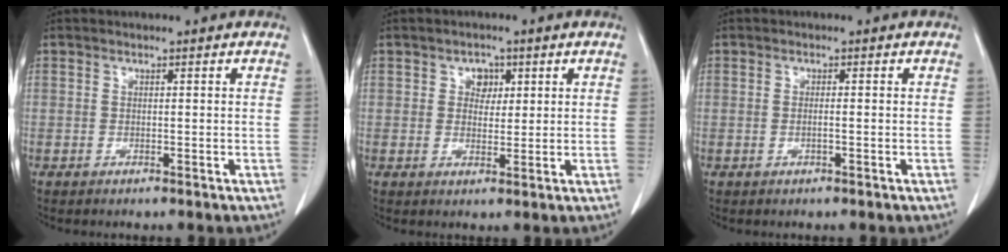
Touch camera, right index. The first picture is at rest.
{"total": 3.7, "force": [1.3, 2.8, 2.1], "torque": [-0.035, 0.010, 0.024]}
{"total": 1.2, "force": [-0.3, 0.3, 1.1], "torque": [-0.027, 0.002, -0.002]}